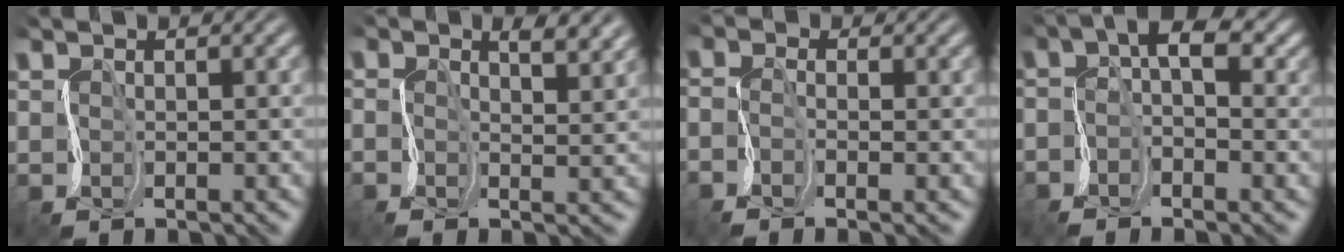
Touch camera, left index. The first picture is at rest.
{"total": 4.0, "force": [1.8, 1.4, 3.3], "torque": [-0.033, 0.015, 0.019]}
{"total": 3.2, "force": [-2.1, 1.0, 2.1], "torque": [-0.046, -0.012, -0.034]}
{"total": 4.5, "force": [-0.4, 1.9, 4.0], "torque": [-0.076, 0.017, -0.016]}